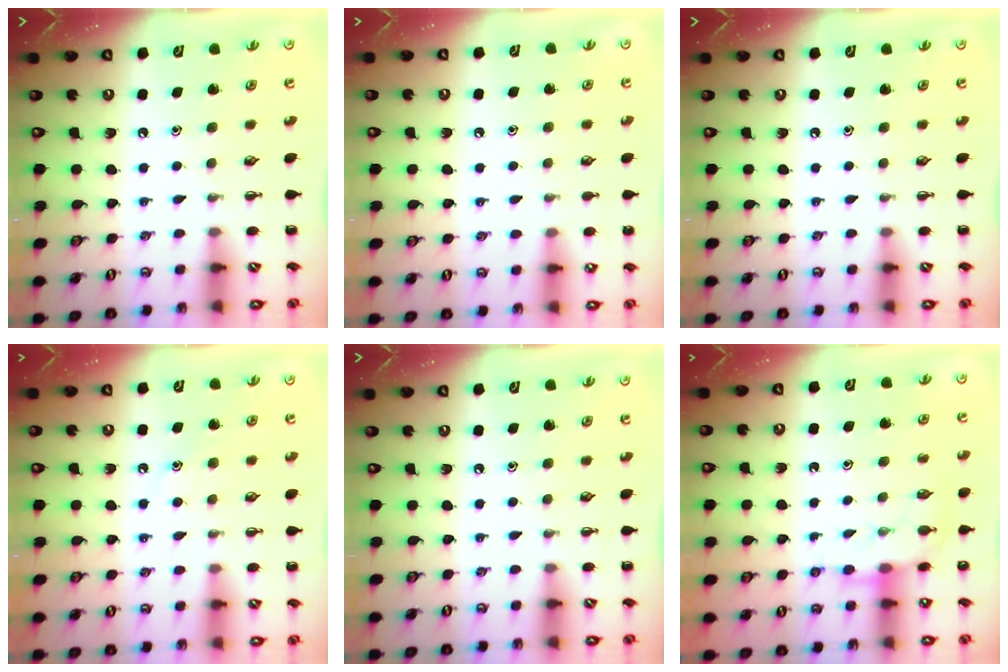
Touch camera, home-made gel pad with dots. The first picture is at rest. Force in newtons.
{"total": 6.2, "press": 5.9, "slide": 2.1}
{"total": 0.0}
{"total": 7.0, "press": 6.8, "slide": 1.3}
{"total": 0.0}
{"total": 9.0, "press": 9.0, "slide": 0.9}